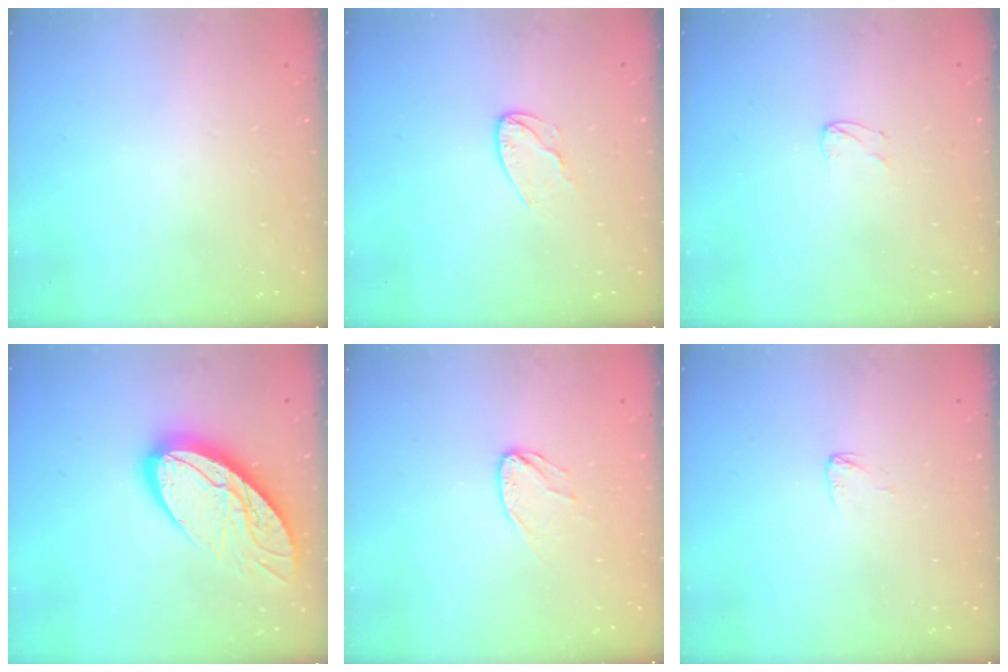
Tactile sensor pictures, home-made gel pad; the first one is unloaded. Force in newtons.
{"total": 6.3, "press": 6.3, "slide": 0.6}
{"total": 3.1, "press": 3.1, "slide": 0.3}
{"total": 16.0, "press": 15.9, "slide": 1.5}
{"total": 5.6, "press": 5.6, "slide": 0.5}
{"total": 2.9, "press": 2.9, "slide": 0.2}